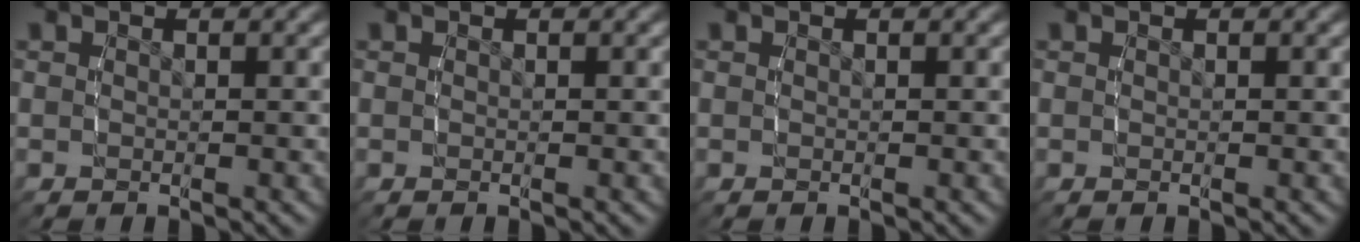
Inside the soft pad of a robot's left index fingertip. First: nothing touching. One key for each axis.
{"total": 0.0}
{"total": 0.0}
{"total": 0.0}